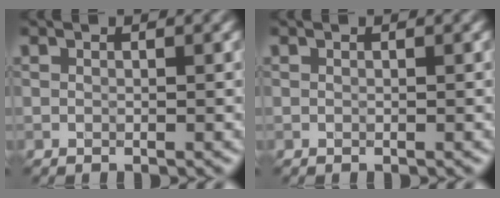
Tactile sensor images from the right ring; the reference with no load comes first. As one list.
[{"total": 0.0}]